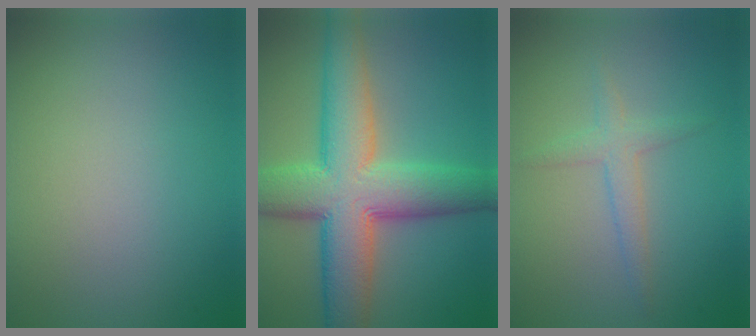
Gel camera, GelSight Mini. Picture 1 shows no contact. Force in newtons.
{"total": 11.0, "press": 11.0, "slide": 0.3}
{"total": 1.9, "press": 1.9, "slide": 0.1}